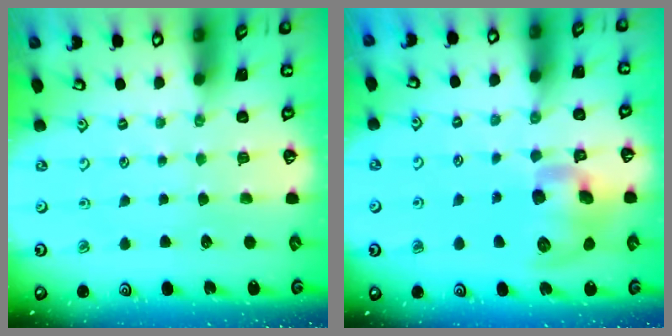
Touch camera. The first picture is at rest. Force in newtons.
{"total": 12.3, "press": 12.1, "slide": 2.0}